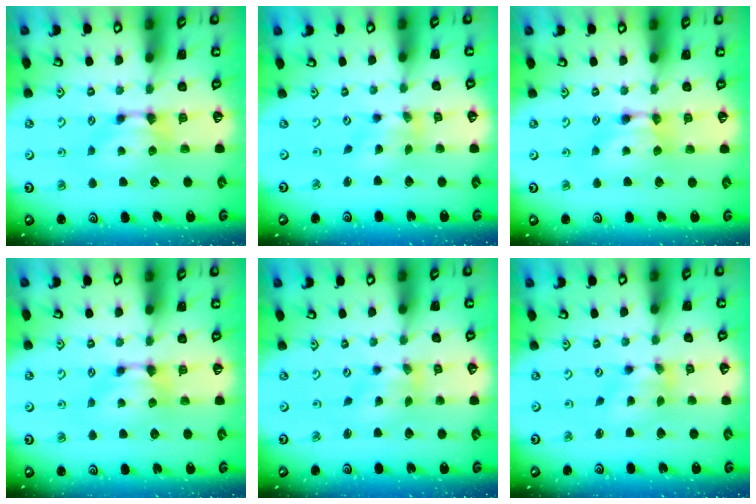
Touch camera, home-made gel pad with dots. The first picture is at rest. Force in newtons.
{"total": 1.6, "press": 0.2, "slide": 1.5}
{"total": 1.7, "press": 1.7, "slide": 0.1}
{"total": 0.0}
{"total": 1.6, "press": 0.2, "slide": 1.5}
{"total": 2.4, "press": 1.6, "slide": 1.7}